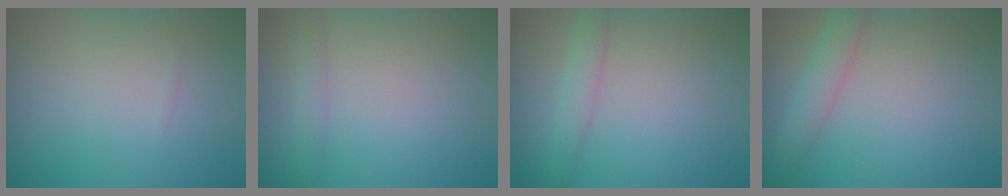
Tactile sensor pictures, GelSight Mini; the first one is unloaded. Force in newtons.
{"total": 1.1, "press": 1.1, "slide": 0.1}
{"total": 1.8, "press": 1.8, "slide": 0.1}
{"total": 2.2, "press": 2.2, "slide": 0.1}